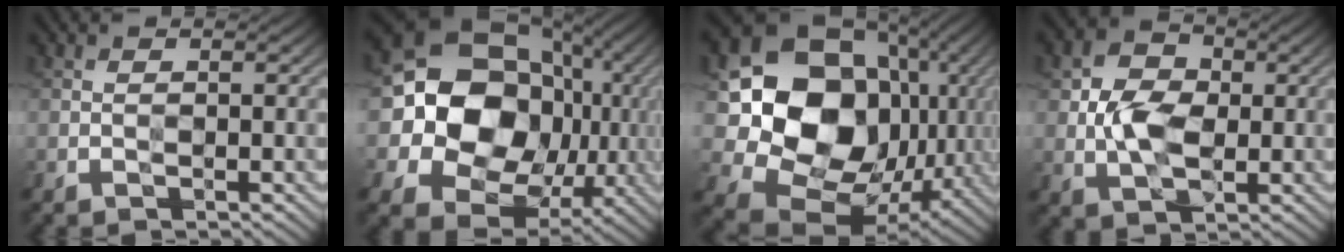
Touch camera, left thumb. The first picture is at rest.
{"total": 18.9, "force": [0.9, 16.3, 9.6], "torque": [-0.218, -0.013, 0.015]}
{"total": 19.2, "force": [2.2, 15.6, 10.8], "torque": [-0.236, -0.038, 0.062]}
{"total": 6.9, "force": [0.1, 4.9, 4.8], "torque": [-0.096, 0.006, -0.002]}